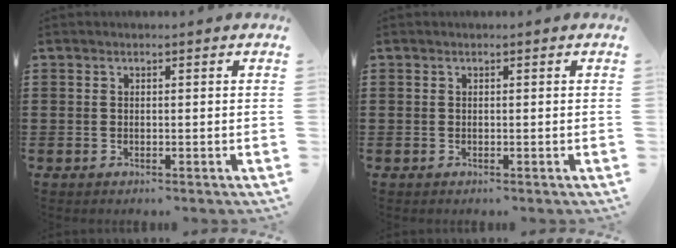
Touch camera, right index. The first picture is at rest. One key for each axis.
{"total": 0.0}